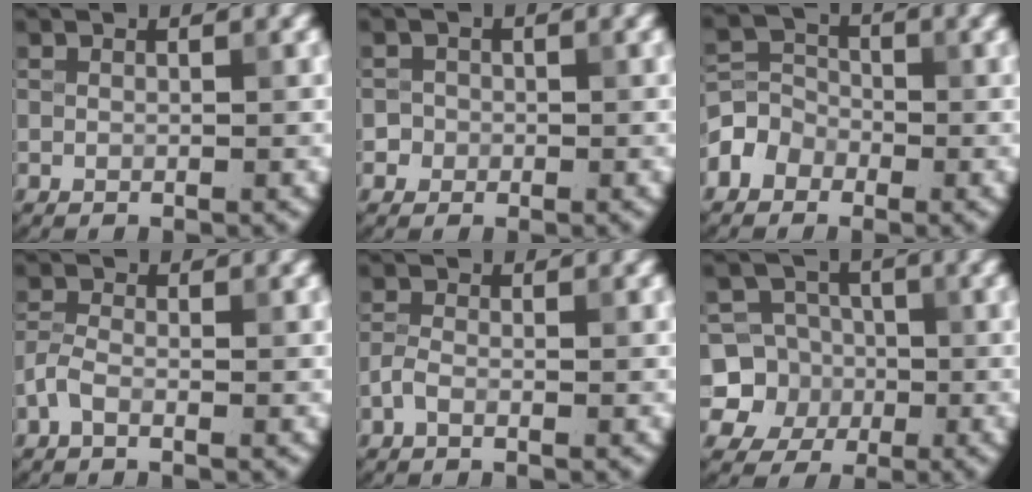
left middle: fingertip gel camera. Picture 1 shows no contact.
{"total": 1.3, "force": [-0.3, 1.3, 0.0], "torque": [0.016, 0.004, -0.009]}
{"total": 3.0, "force": [-1.6, 2.4, 0.7], "torque": [-0.012, 0.010, -0.040]}
{"total": 1.7, "force": [-0.9, 0.8, 1.2], "torque": [-0.029, 0.004, -0.026]}
{"total": 1.3, "force": [-0.7, 0.6, 0.9], "torque": [-0.022, 0.003, -0.021]}
{"total": 8.3, "force": [-1.1, 8.1, 1.6], "torque": [-0.041, 0.016, -0.042]}